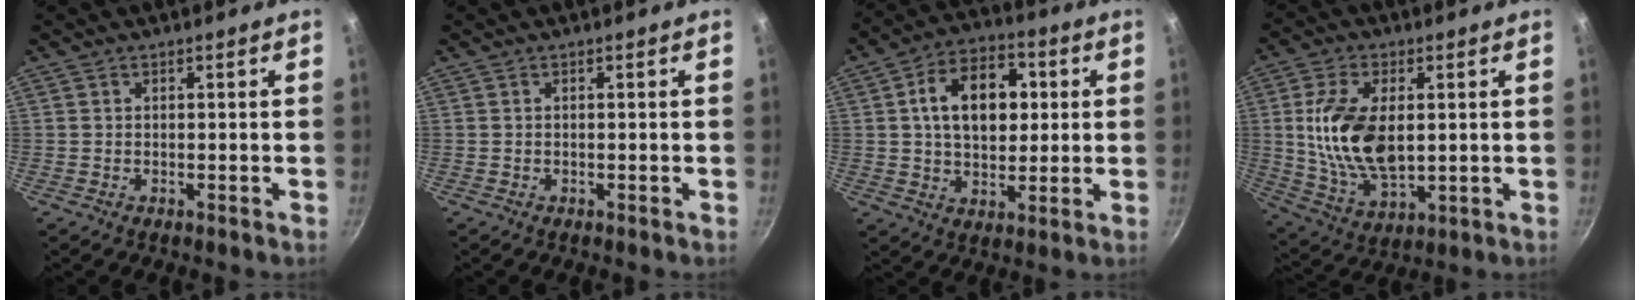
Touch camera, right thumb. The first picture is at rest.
{"total": 0.0}
{"total": 14.8, "force": [2.7, 10.1, 10.5], "torque": [-0.129, 0.013, 0.035]}
{"total": 15.2, "force": [1.7, 8.5, 12.5], "torque": [-0.226, -0.012, 0.040]}